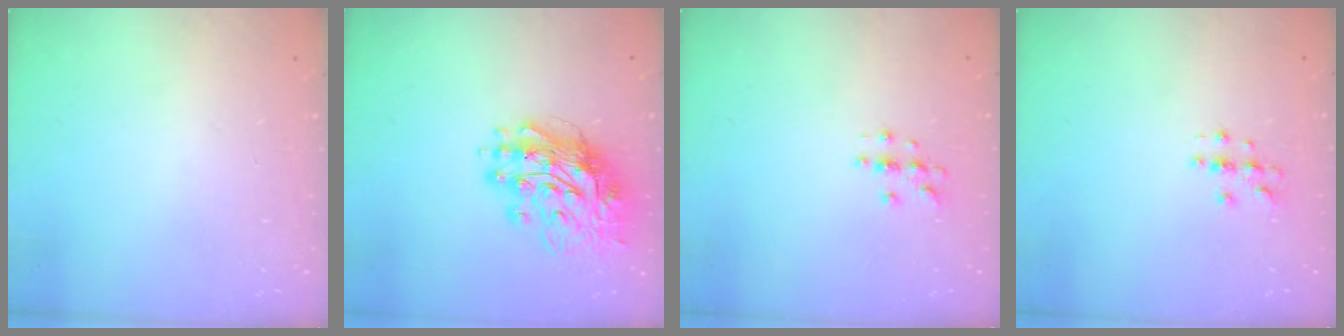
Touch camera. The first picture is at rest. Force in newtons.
{"total": 17.5, "press": 17.4, "slide": 1.7}
{"total": 2.9, "press": 2.9, "slide": 0.3}
{"total": 2.7, "press": 2.7, "slide": 0.3}